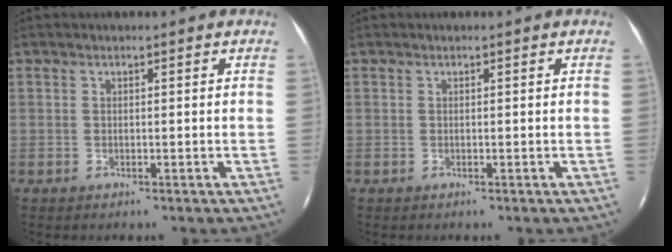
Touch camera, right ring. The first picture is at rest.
{"total": 0.0}